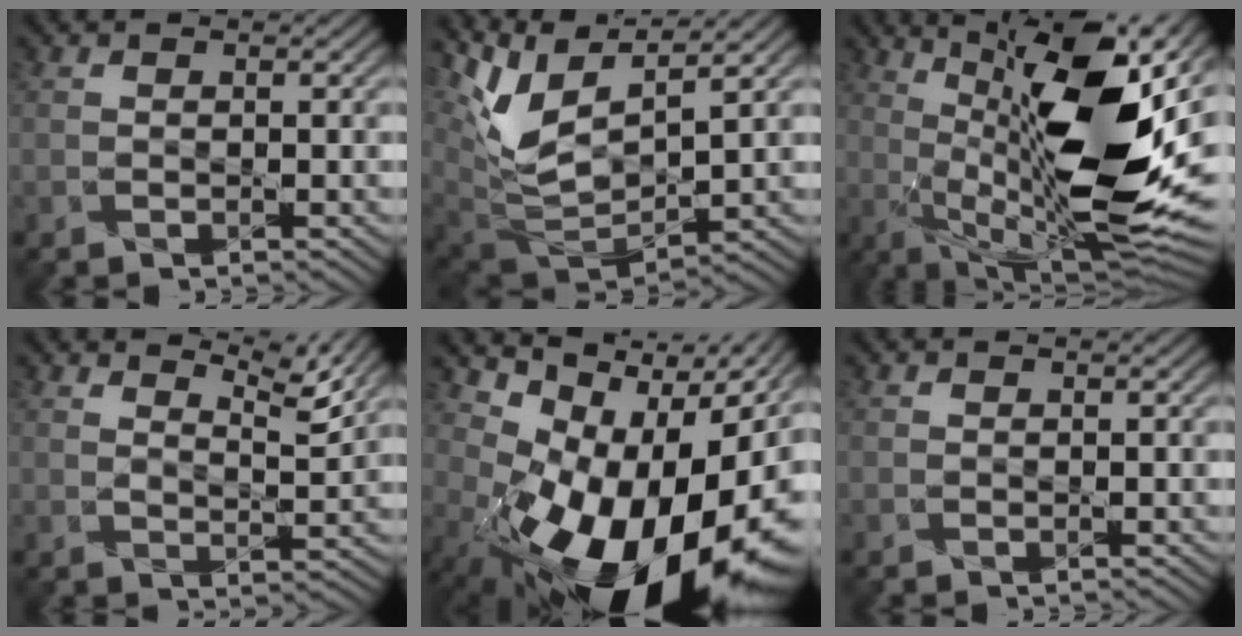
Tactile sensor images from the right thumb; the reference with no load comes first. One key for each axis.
{"total": 10.1, "fx": 5.6, "fy": 3.8, "fz": 7.5, "tx": -0.183, "ty": 0.002, "tz": 0.116}
{"total": 19.2, "fx": 3.4, "fy": 6.7, "fz": 17.6, "tx": -0.278, "ty": 0.010, "tz": 0.064}
{"total": 6.7, "fx": 5.7, "fy": 1.0, "fz": 3.3, "tx": -0.059, "ty": -0.014, "tz": 0.096}
{"total": 18.1, "fx": -2.9, "fy": 11.3, "fz": 13.9, "tx": -0.172, "ty": -0.016, "tz": -0.033}
{"total": 0.0}